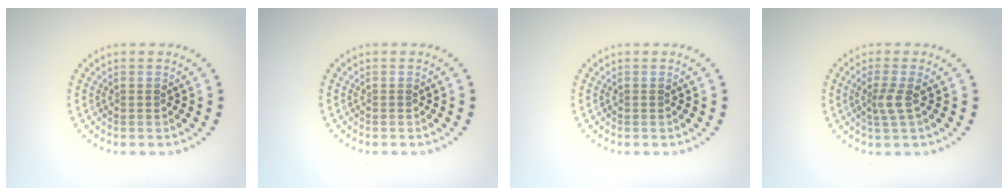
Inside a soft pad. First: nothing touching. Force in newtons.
{"total": 0.0}
{"total": 0.0}
{"total": 2.0, "press": 1.4, "slide": 1.4}